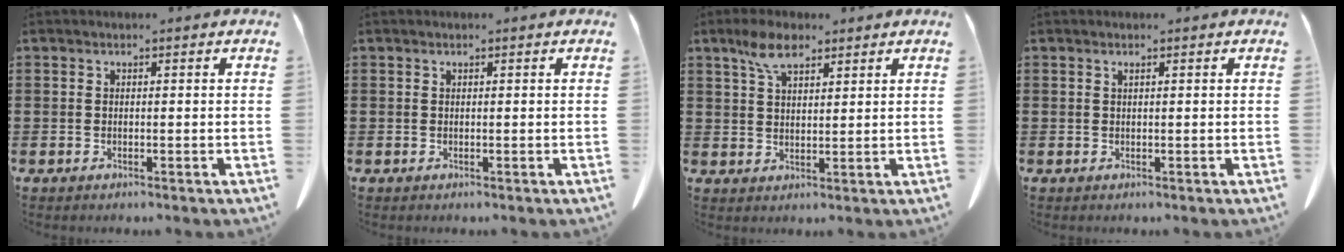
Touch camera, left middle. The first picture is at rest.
{"total": 0.0}
{"total": 5.6, "force": [3.6, 2.3, 3.6], "torque": [-0.080, 0.006, 0.066]}
{"total": 0.5, "force": [0.3, -0.1, 0.4], "torque": [-0.010, -0.004, 0.008]}